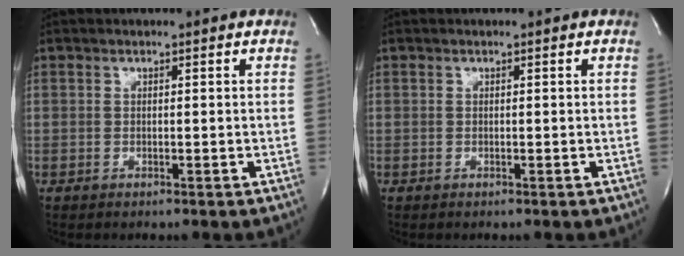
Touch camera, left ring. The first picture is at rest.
{"total": 0.0}